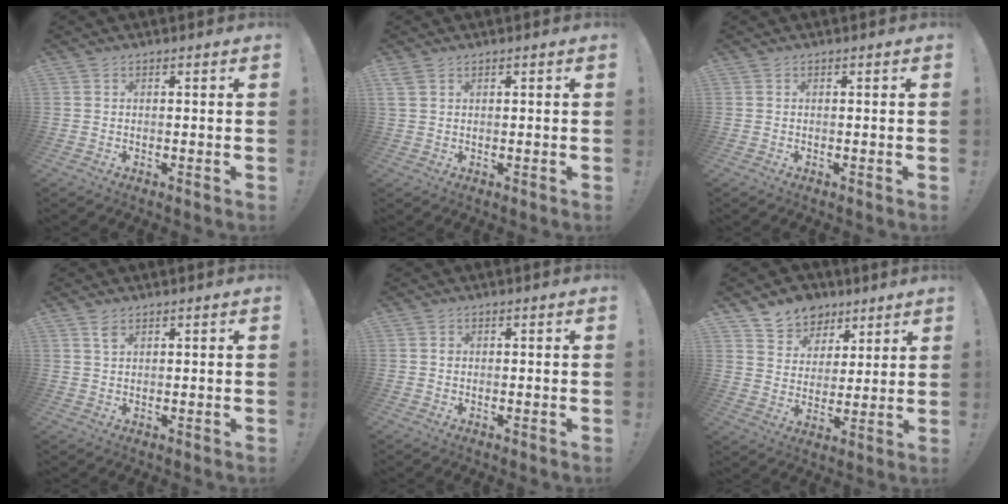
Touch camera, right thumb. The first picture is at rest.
{"total": 2.4, "force": [1.5, 1.3, 1.4], "torque": [-0.028, 0.003, 0.029]}
{"total": 0.0}
{"total": 2.4, "force": [1.4, 0.9, 1.6], "torque": [-0.019, -0.007, 0.022]}
{"total": 0.5, "force": [0.0, 0.5, 0.2], "torque": [-0.003, 0.003, -0.001]}
{"total": 9.1, "force": [6.2, 6.6, 1.0], "torque": [-0.010, -0.052, 0.122]}